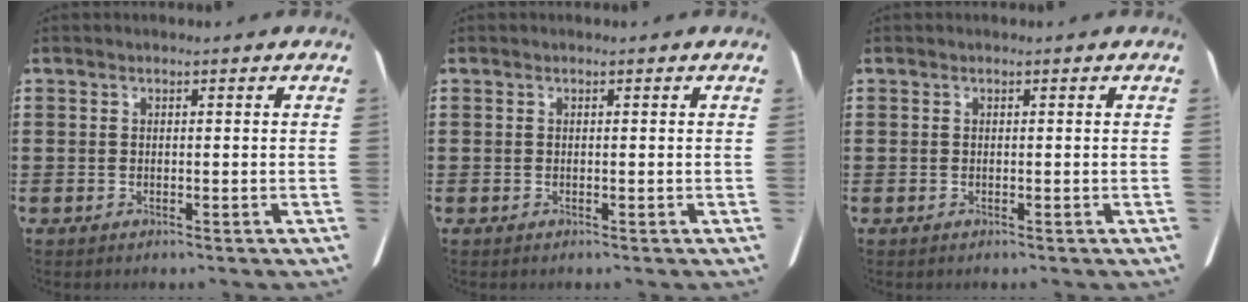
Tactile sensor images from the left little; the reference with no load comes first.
{"total": 0.0}
{"total": 0.0}